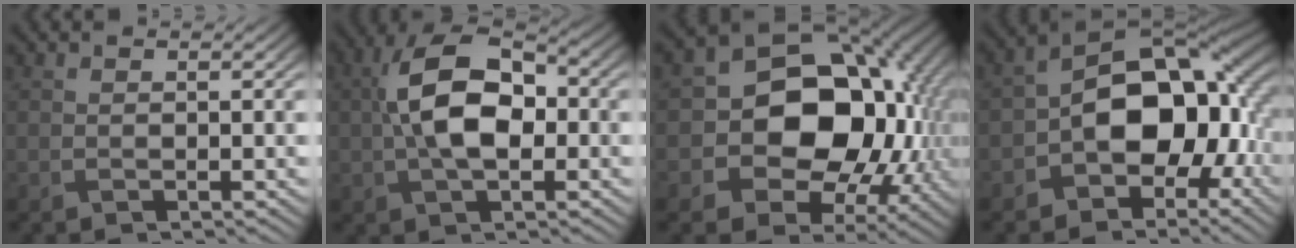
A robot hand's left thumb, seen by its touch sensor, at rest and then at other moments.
{"total": 10.7, "force": [0.0, 5.8, 9.0], "torque": [-0.179, 0.012, -0.008]}
{"total": 16.4, "force": [-1.4, 12.2, 10.8], "torque": [-0.167, -0.036, -0.015]}
{"total": 13.2, "force": [-2.5, 8.8, 9.5], "torque": [-0.147, 0.000, -0.058]}